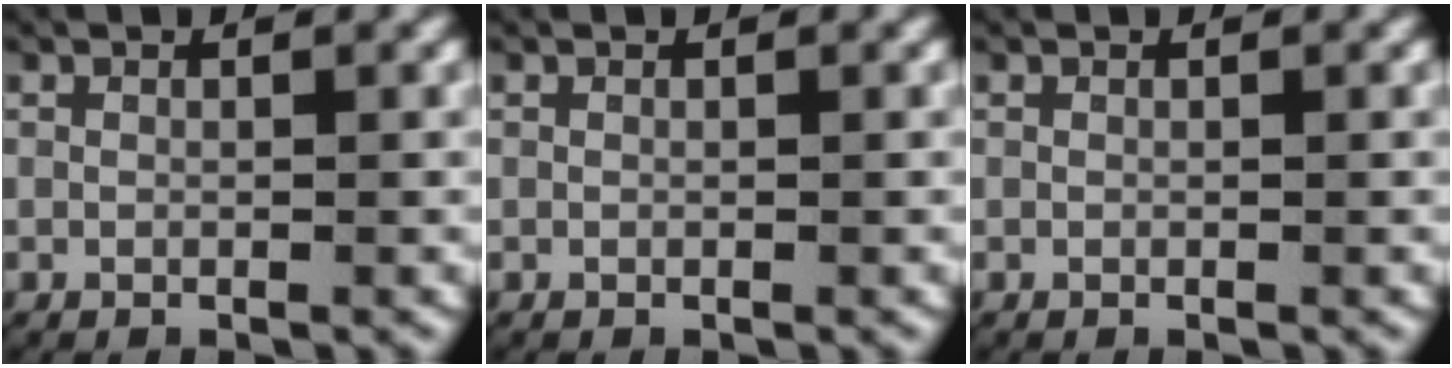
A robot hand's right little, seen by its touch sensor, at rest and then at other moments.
{"total": 0.0}
{"total": 0.0}